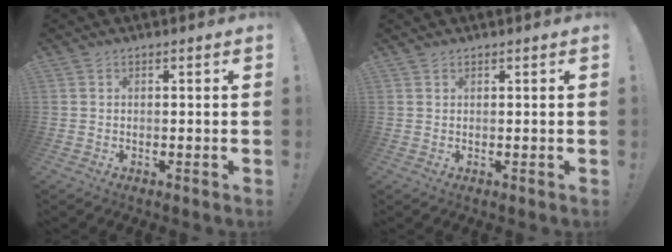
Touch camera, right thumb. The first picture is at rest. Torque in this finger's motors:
{"motor_torque": [-0.33, -0.42, -0.12, 0.30, -0.01]}